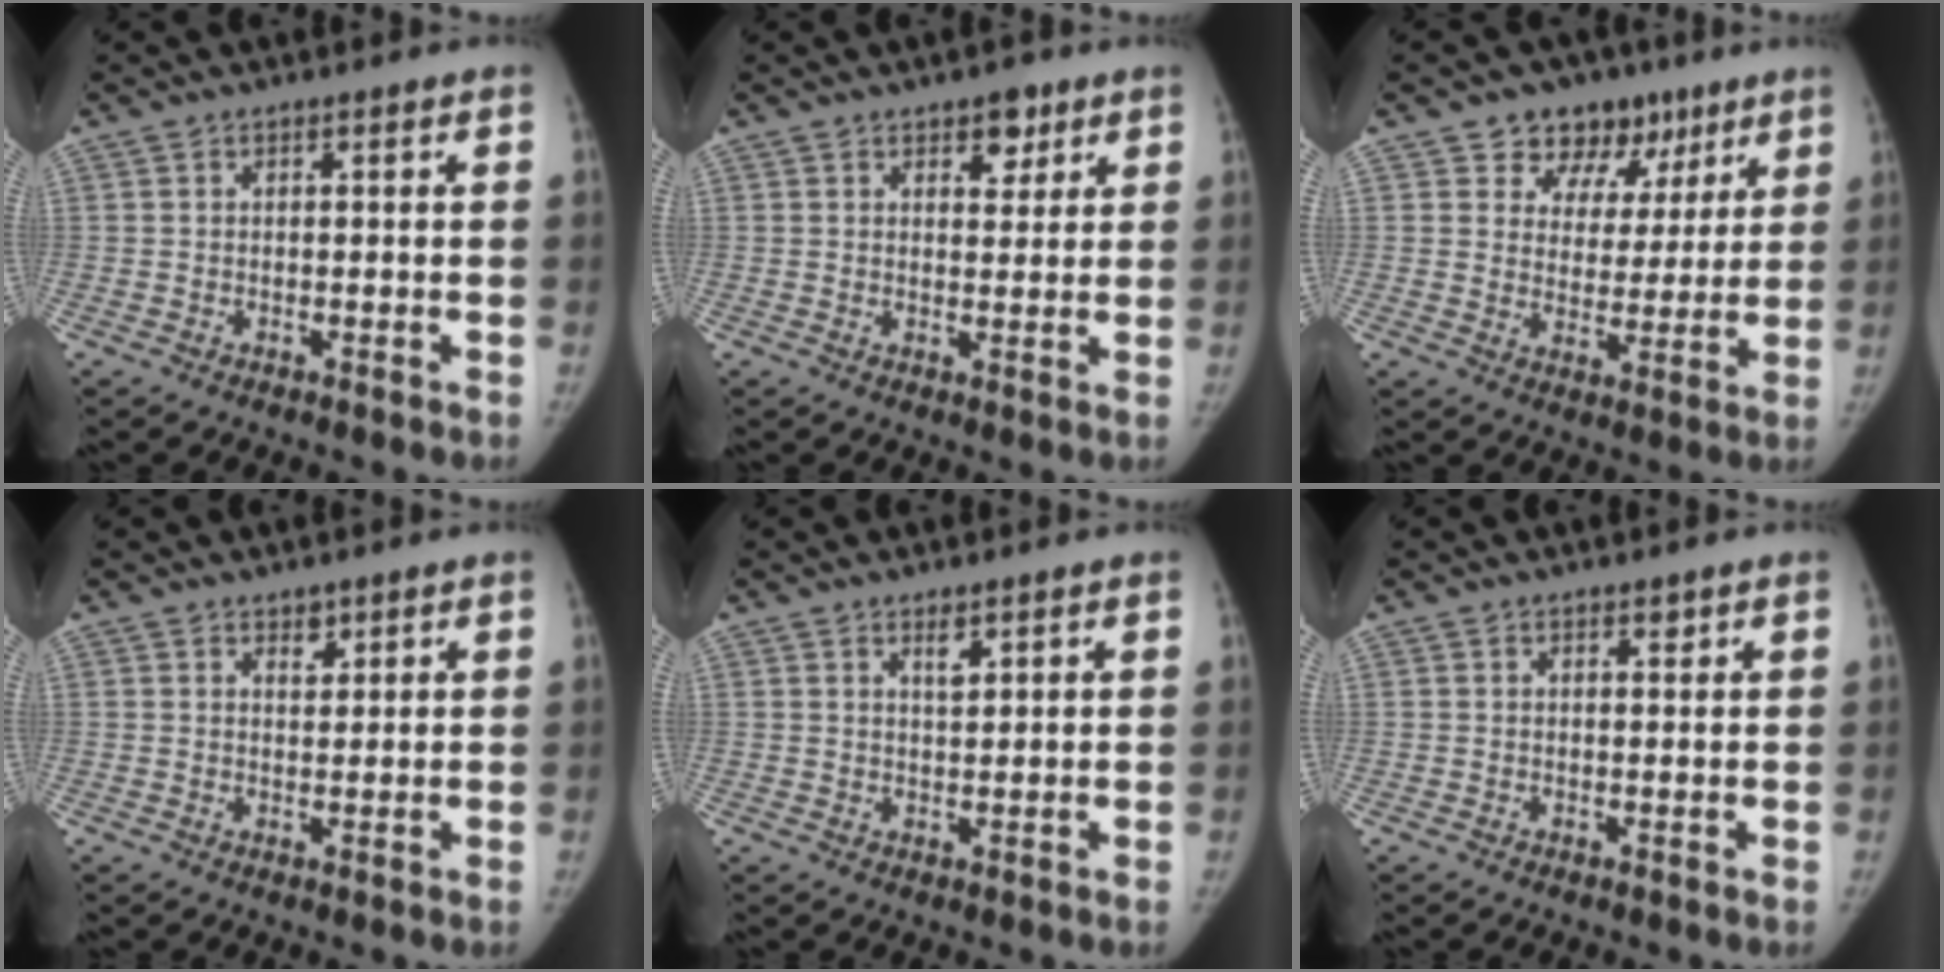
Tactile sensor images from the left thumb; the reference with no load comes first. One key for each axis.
{"total": 4.2, "fx": 2.5, "fy": 2.5, "fz": 2.3, "tx": -0.004, "ty": -0.013, "tz": 0.033}
{"total": 11.2, "fx": 6.8, "fy": 8.4, "fz": 3.2, "tx": 0.008, "ty": -0.017, "tz": 0.101}
{"total": 1.9, "fx": 1.4, "fy": 1.2, "fz": 0.7, "tx": 0.003, "ty": -0.009, "tz": 0.020}
{"total": 2.1, "fx": 1.4, "fy": 0.8, "fz": 1.4, "tx": -0.018, "ty": -0.010, "tz": 0.025}
{"total": 0.8, "fx": 0.6, "fy": 0.4, "fz": 0.4, "tx": 0.002, "ty": -0.004, "tz": 0.008}